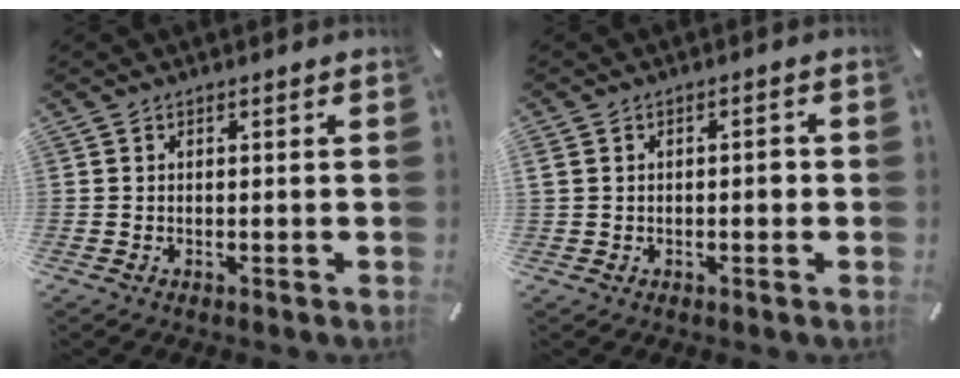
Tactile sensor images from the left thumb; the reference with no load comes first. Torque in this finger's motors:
{"motor_torque": [2.65, 2.35, 2.05, -0.71, 0.70]}